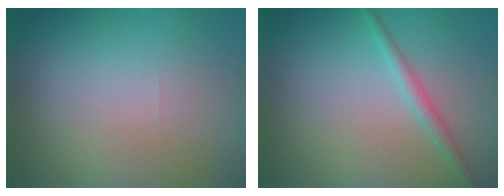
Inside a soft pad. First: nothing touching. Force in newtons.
{"total": 1.5, "press": 1.5, "slide": 0.0}